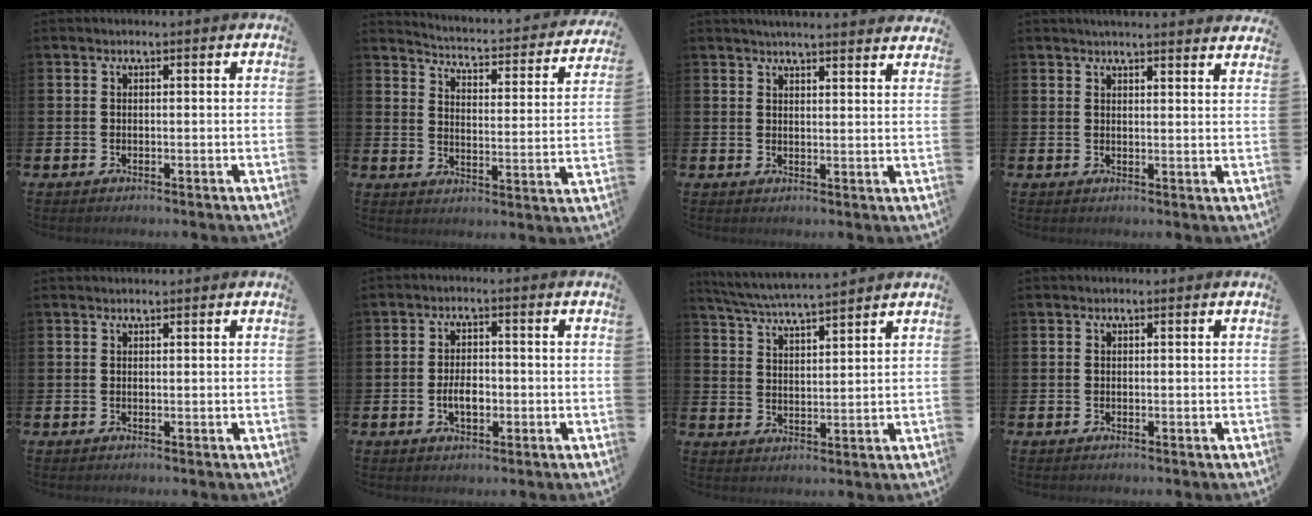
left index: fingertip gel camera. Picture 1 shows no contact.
{"total": 3.3, "force": [3.2, 0.5, 0.8], "torque": [-0.037, -0.037, 0.043]}
{"total": 3.8, "force": [3.8, -0.5, 0.4], "torque": [-0.011, -0.021, 0.067]}
{"total": 3.2, "force": [3.2, -0.2, 0.2], "torque": [-0.005, -0.017, 0.057]}
{"total": 0.5, "force": [0.5, 0.0, 0.1], "torque": [0.001, -0.001, 0.010]}
{"total": 3.4, "force": [-0.7, 1.9, 2.7], "torque": [-0.028, -0.005, -0.019]}
{"total": 5.5, "force": [5.3, -0.1, 1.3], "torque": [-0.046, -0.030, 0.094]}
{"total": 0.0}